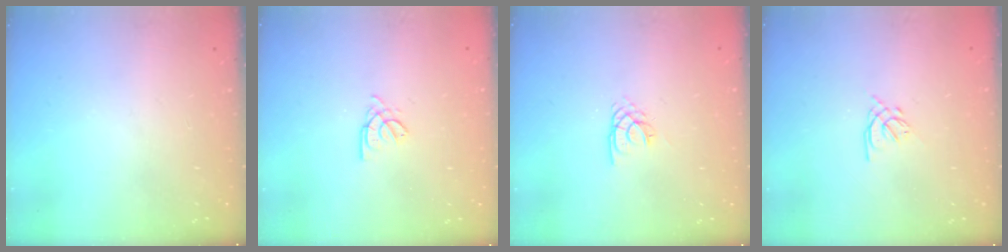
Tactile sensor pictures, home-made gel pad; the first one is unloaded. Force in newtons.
{"total": 2.0, "press": 2.0, "slide": 0.4}
{"total": 2.2, "press": 2.2, "slide": 0.3}
{"total": 1.6, "press": 1.5, "slide": 0.6}